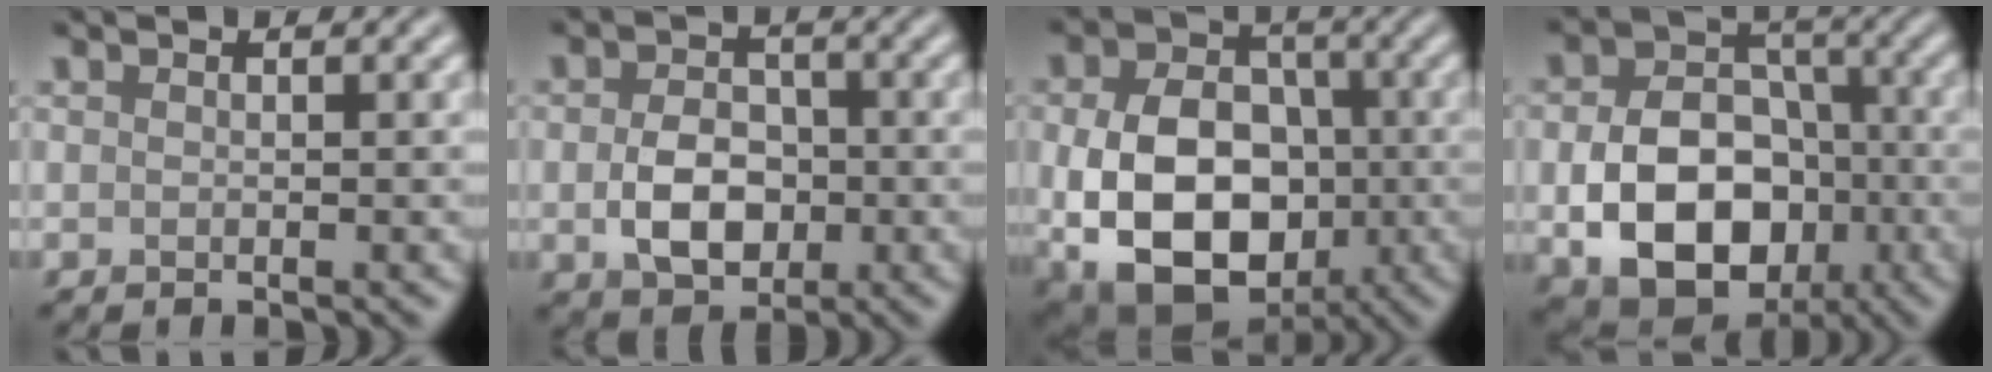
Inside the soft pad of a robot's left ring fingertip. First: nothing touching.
{"total": 4.8, "force": [-0.8, 3.4, 3.3], "torque": [-0.061, -0.002, -0.017]}
{"total": 13.5, "force": [-2.4, 9.7, 9.1], "torque": [-0.140, -0.019, -0.040]}
{"total": 10.9, "force": [-2.7, 7.9, 7.0], "torque": [-0.127, -0.014, -0.045]}